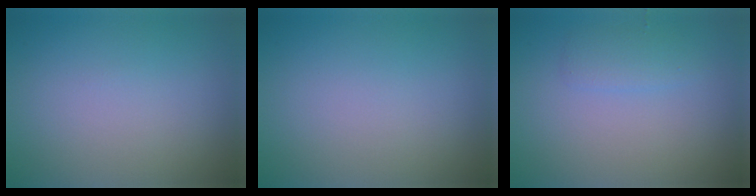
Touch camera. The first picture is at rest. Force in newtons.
{"total": 0.0}
{"total": 1.4, "press": 1.4, "slide": 0.1}